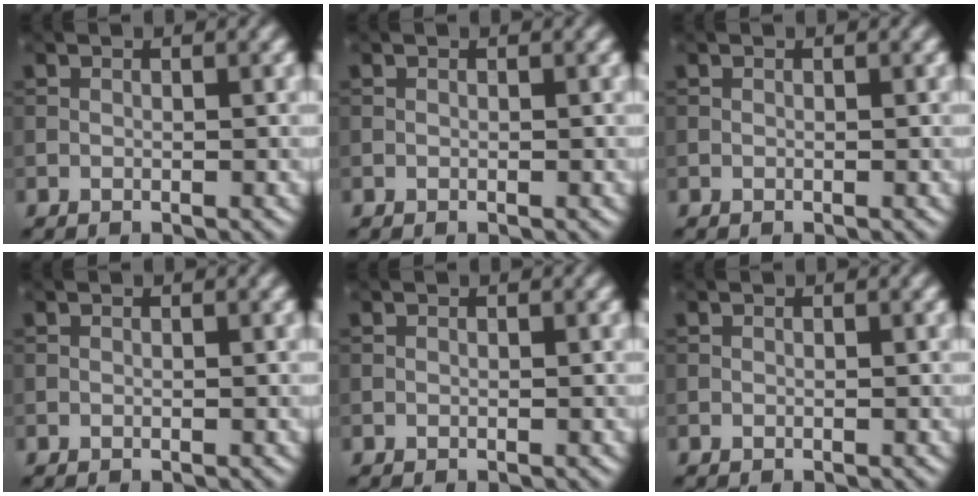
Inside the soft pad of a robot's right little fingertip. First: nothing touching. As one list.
[{"total": 0.0}, {"total": 0.0}, {"total": 0.0}, {"total": 0.0}, {"total": 0.0}]